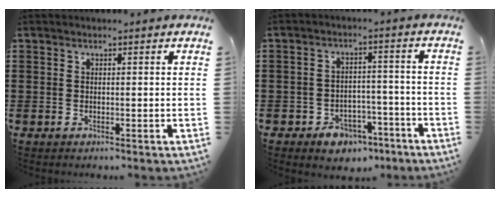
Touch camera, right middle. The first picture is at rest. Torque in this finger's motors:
{"motor_torque": [-0.02, -0.18, 0.30, 0.06]}